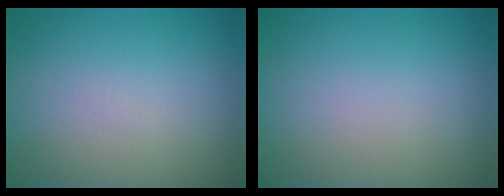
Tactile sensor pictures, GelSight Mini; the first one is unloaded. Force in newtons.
{"total": 0.0}